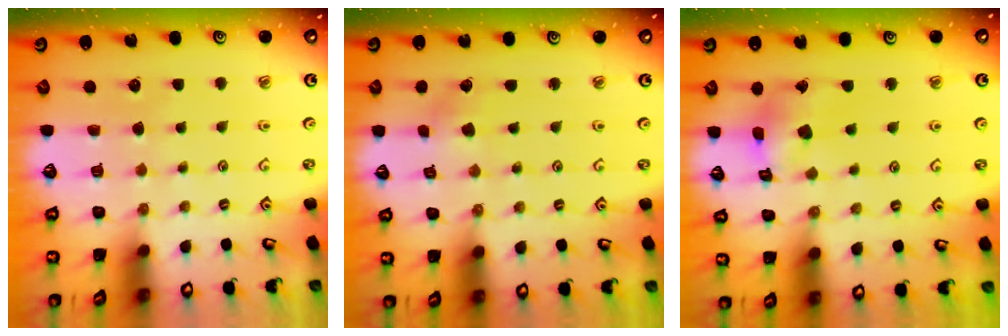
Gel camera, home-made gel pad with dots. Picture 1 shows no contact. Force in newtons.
{"total": 1.5, "press": 1.5, "slide": 0.2}
{"total": 9.2, "press": 9.1, "slide": 1.1}